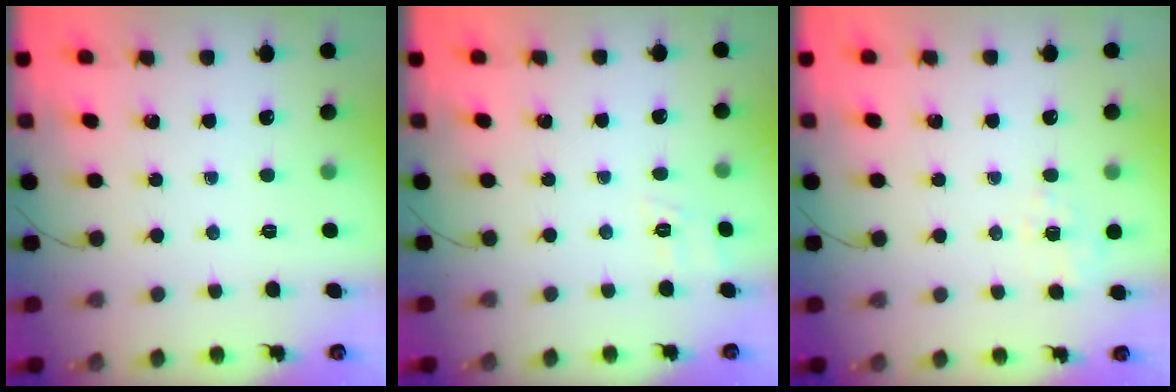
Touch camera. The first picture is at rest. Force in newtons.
{"total": 8.5, "press": 8.1, "slide": 2.3}
{"total": 2.1, "press": 1.3, "slide": 1.7}